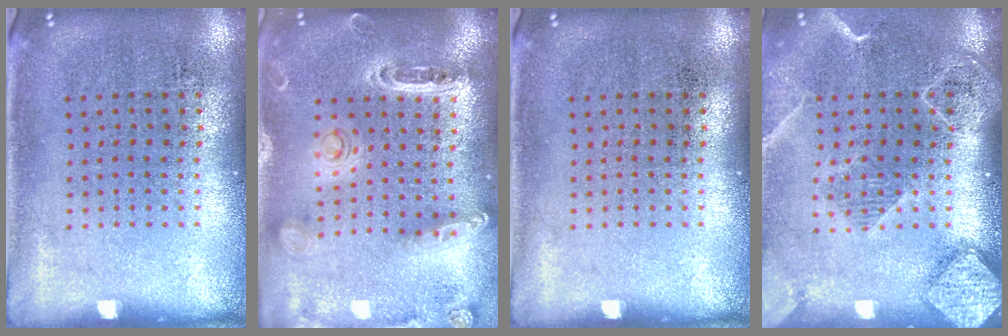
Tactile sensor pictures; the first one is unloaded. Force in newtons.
{"total": 1.3, "press": 1.3, "slide": 0.2}
{"total": 0.0}
{"total": 2.2, "press": 1.9, "slide": 1.1}